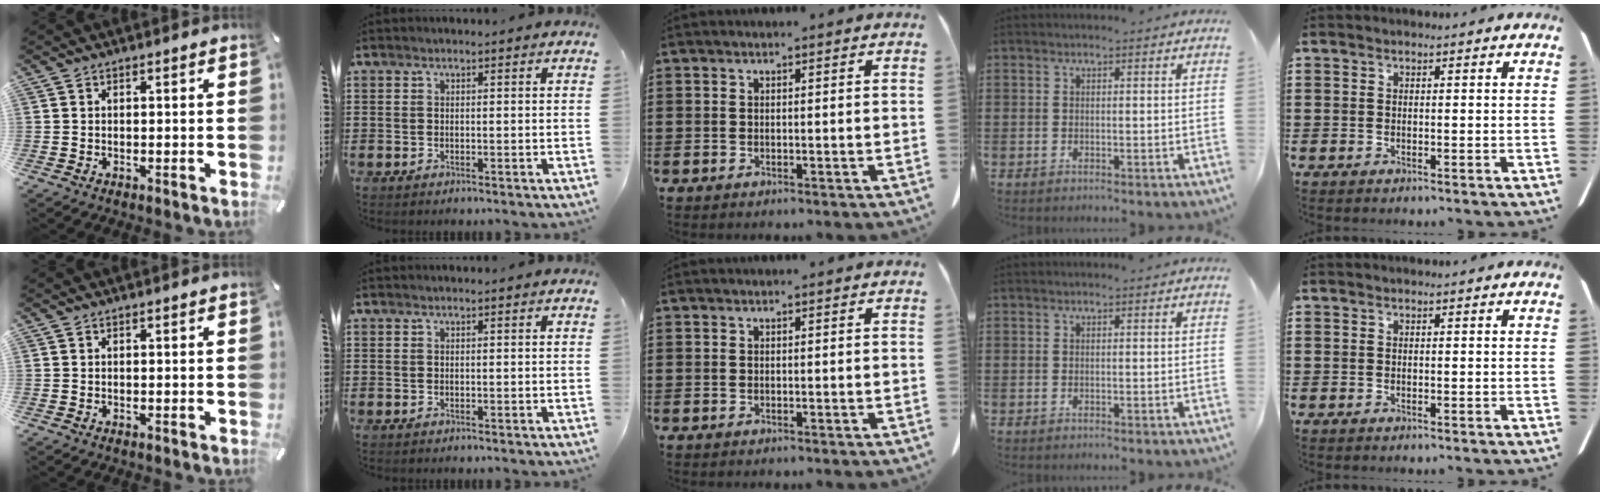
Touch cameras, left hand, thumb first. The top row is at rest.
{}